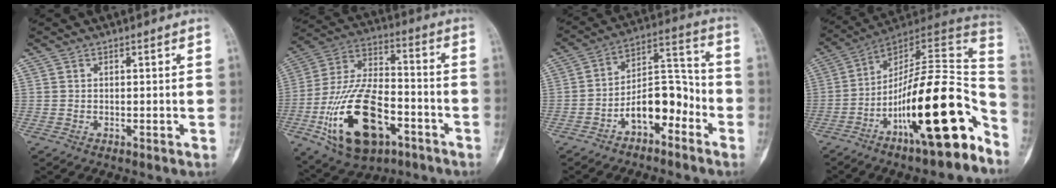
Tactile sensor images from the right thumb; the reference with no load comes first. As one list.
[{"total": 22.2, "force": [-8.7, 12.1, 16.5], "torque": [-0.298, 0.050, -0.141]}, {"total": 11.0, "force": [-5.1, 5.9, 7.7], "torque": [-0.104, 0.068, -0.089]}, {"total": 23.3, "force": [-11.1, 6.4, 19.4], "torque": [-0.266, 0.088, -0.177]}]